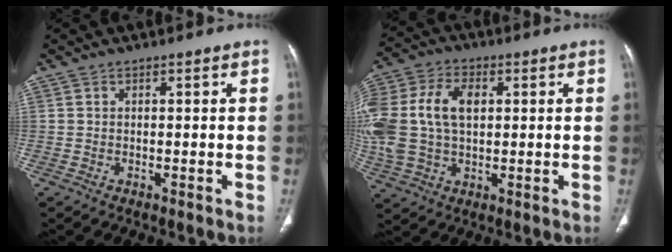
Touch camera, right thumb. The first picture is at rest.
{"total": 20.0, "force": [2.9, 13.3, 14.7], "torque": [-0.358, 0.021, 0.060]}